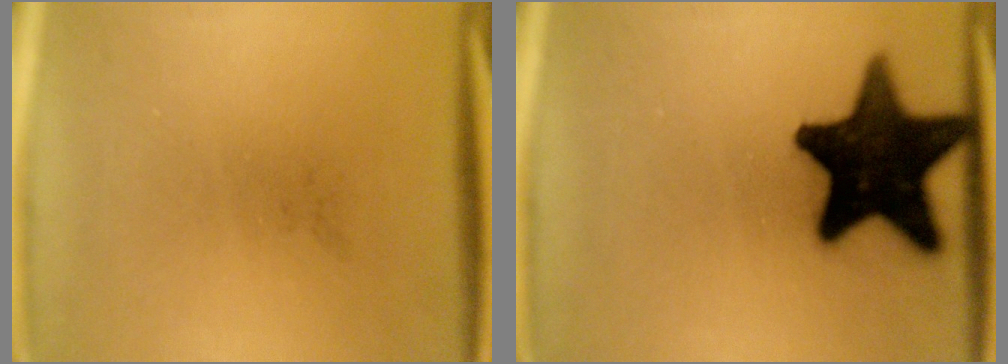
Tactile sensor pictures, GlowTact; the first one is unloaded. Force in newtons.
{"total": 19.8}